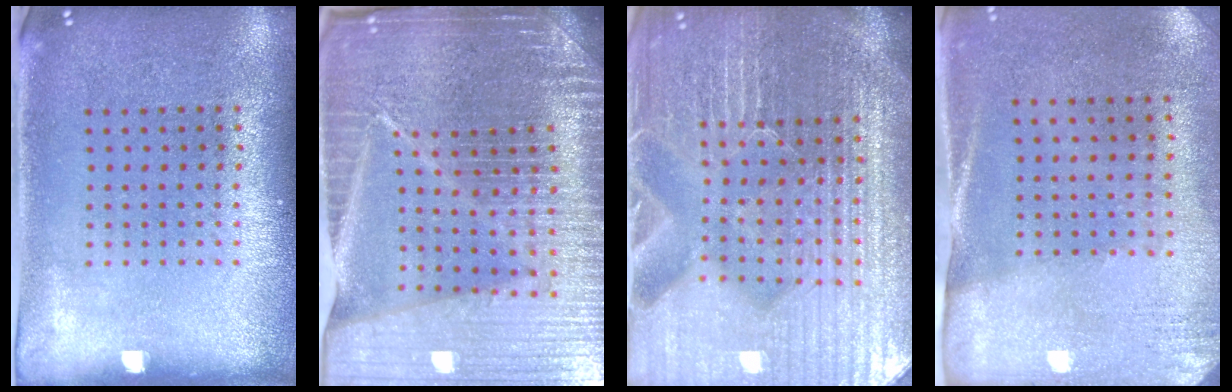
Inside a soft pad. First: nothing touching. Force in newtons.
{"total": 6.8, "press": 5.8, "slide": 3.5}
{"total": 6.1, "press": 5.5, "slide": 2.7}
{"total": 2.6, "press": 2.3, "slide": 1.3}